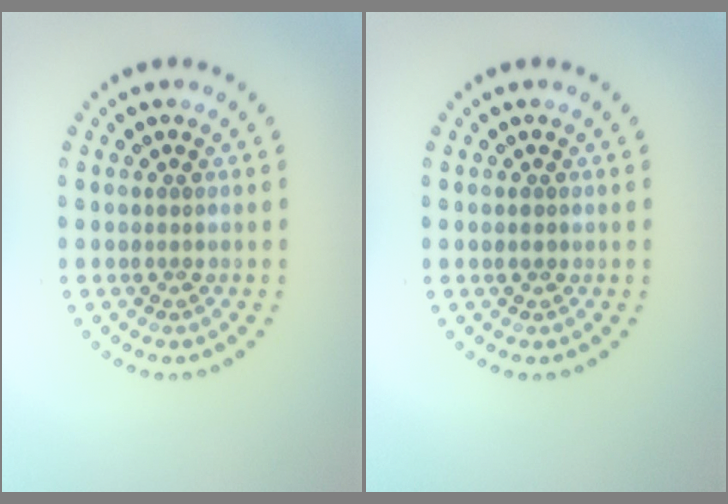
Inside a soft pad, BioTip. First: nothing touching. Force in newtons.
{"total": 0.8, "press": 0.7, "slide": 0.3}